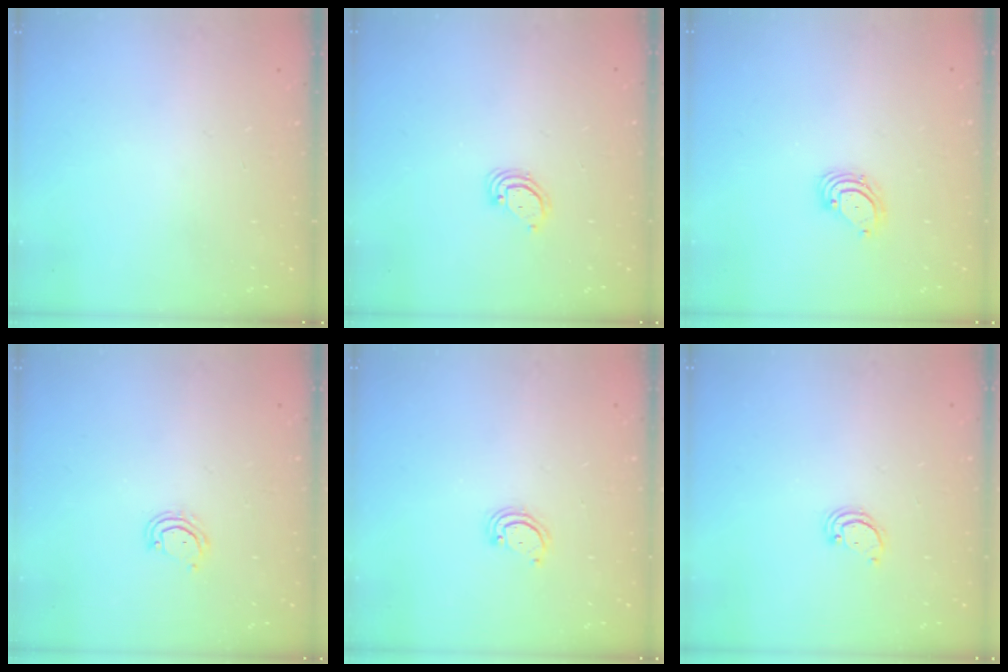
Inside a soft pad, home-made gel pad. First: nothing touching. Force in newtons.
{"total": 3.2, "press": 3.2, "slide": 0.4}
{"total": 3.6, "press": 3.6, "slide": 0.3}
{"total": 4.7, "press": 4.6, "slide": 0.4}
{"total": 3.1, "press": 3.1, "slide": 0.4}
{"total": 2.2, "press": 2.2, "slide": 0.2}